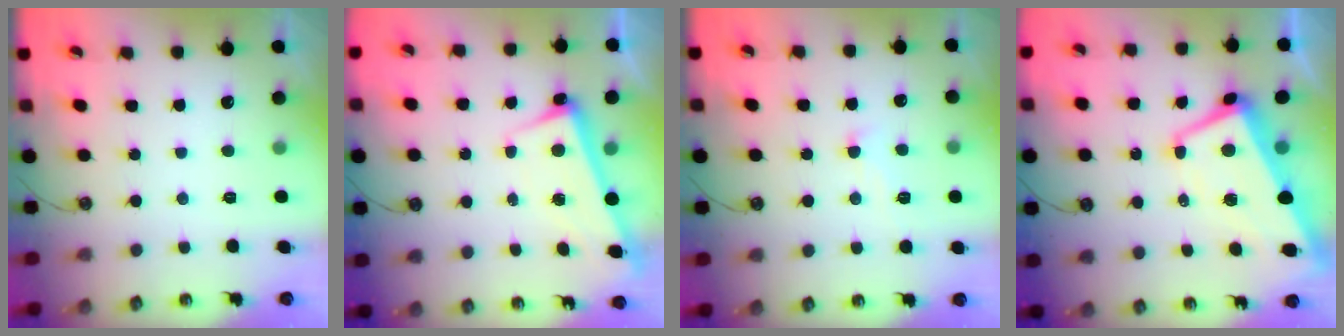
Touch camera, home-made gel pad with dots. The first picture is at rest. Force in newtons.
{"total": 2.7, "press": 2.5, "slide": 0.9}
{"total": 0.7, "press": 0.3, "slide": 0.7}
{"total": 2.7, "press": 2.2, "slide": 1.7}